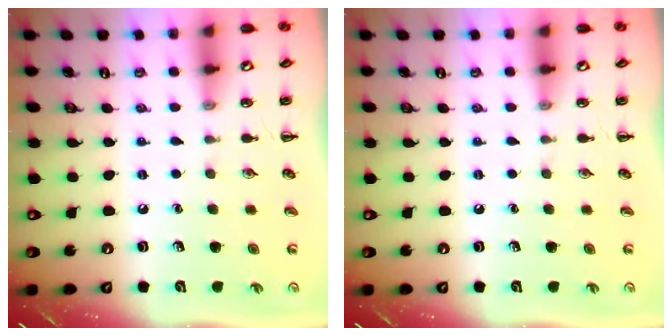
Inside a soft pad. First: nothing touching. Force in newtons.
{"total": 0.0}